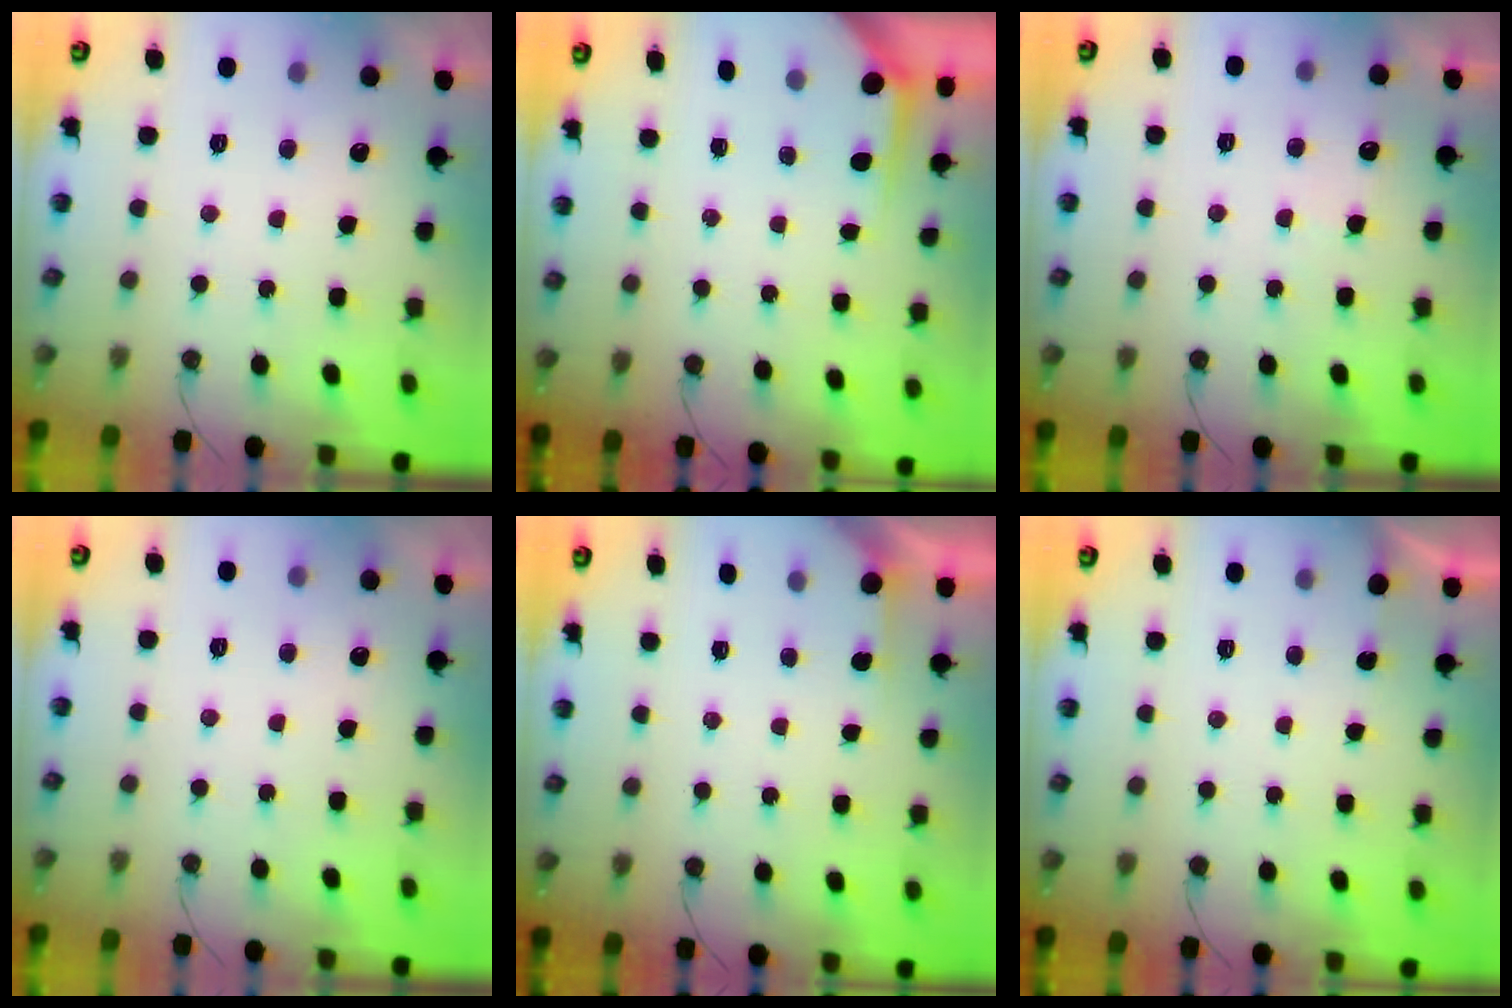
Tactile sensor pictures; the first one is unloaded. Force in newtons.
{"total": 3.6, "press": 3.6, "slide": 0.4}
{"total": 4.4, "press": 4.3, "slide": 0.7}
{"total": 0.0}
{"total": 2.0, "press": 2.0, "slide": 0.2}
{"total": 0.7, "press": 0.7, "slide": 0.1}